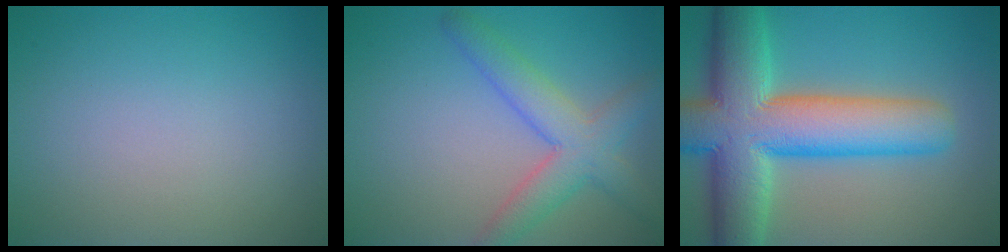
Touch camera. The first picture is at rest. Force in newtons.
{"total": 4.8, "press": 4.8, "slide": 0.2}
{"total": 13.1, "press": 13.1, "slide": 0.6}